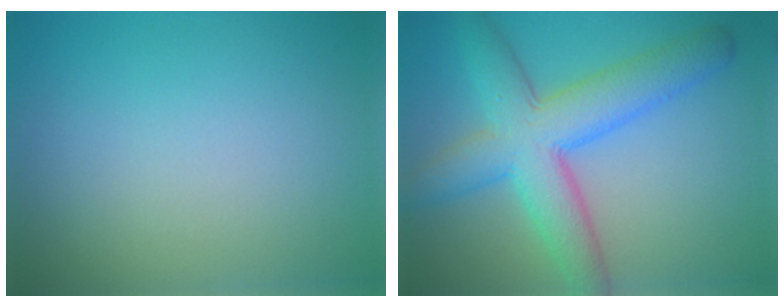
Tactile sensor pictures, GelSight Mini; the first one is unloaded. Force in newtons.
{"total": 7.7, "press": 7.7, "slide": 0.2}